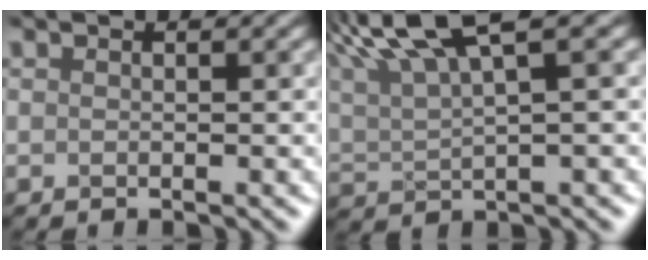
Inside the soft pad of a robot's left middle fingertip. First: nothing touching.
{"total": 6.5, "force": [4.2, 1.1, 4.8], "torque": [-0.103, 0.027, 0.098]}